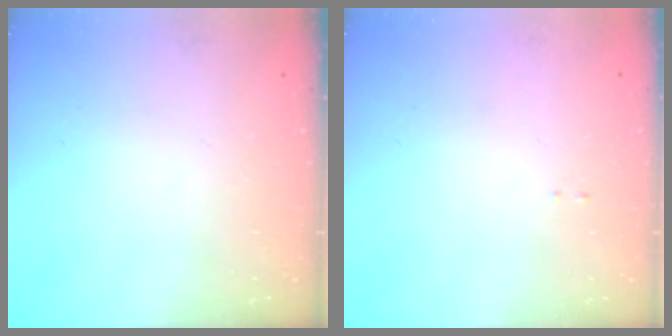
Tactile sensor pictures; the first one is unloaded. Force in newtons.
{"total": 0.0}